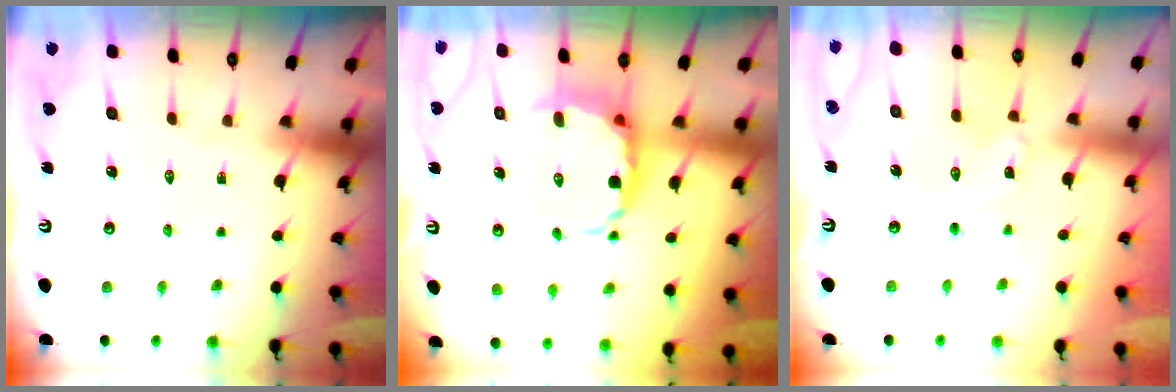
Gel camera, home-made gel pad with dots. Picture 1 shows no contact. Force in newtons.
{"total": 8.1, "press": 7.7, "slide": 2.5}
{"total": 0.8, "press": 0.8, "slide": 0.1}